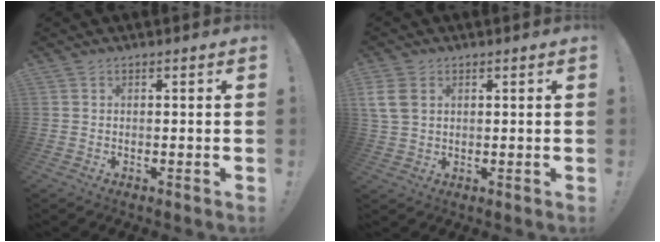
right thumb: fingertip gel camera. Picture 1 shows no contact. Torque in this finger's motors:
{"motor_torque": [0.15, 0.10, 0.44, 0.06, 0.14]}